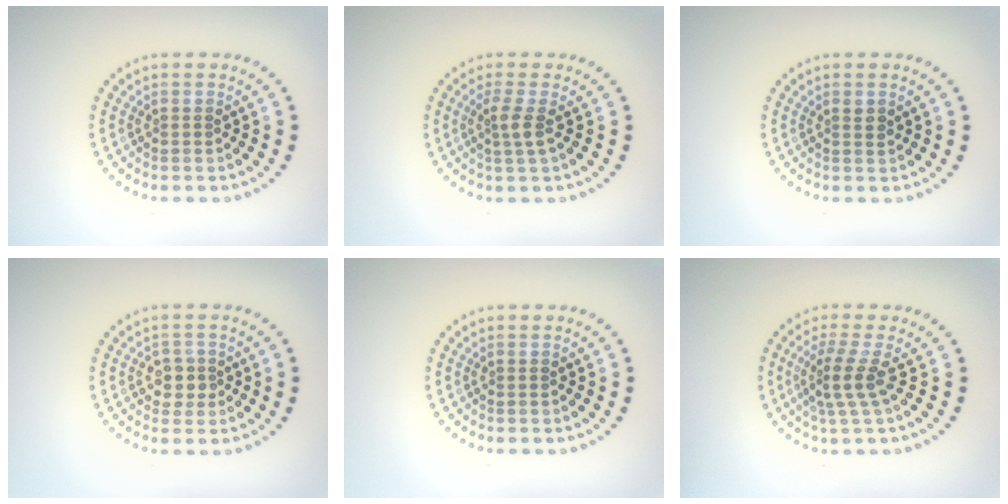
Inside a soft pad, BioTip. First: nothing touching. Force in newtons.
{"total": 1.9, "press": 1.4, "slide": 1.4}
{"total": 0.8, "press": 0.7, "slide": 0.4}
{"total": 2.1, "press": 2.0, "slide": 0.7}
{"total": 0.0}
{"total": 2.9, "press": 2.0, "slide": 2.1}